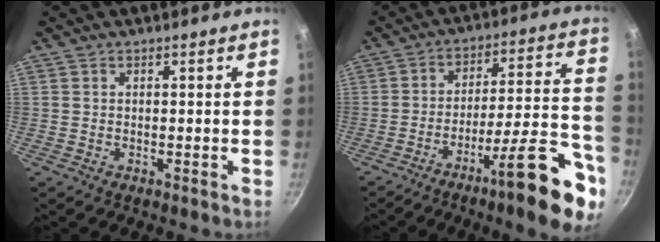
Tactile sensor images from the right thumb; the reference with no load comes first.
{"total": 20.1, "force": [-10.7, 4.7, 16.3], "torque": [-0.196, 0.066, -0.163]}